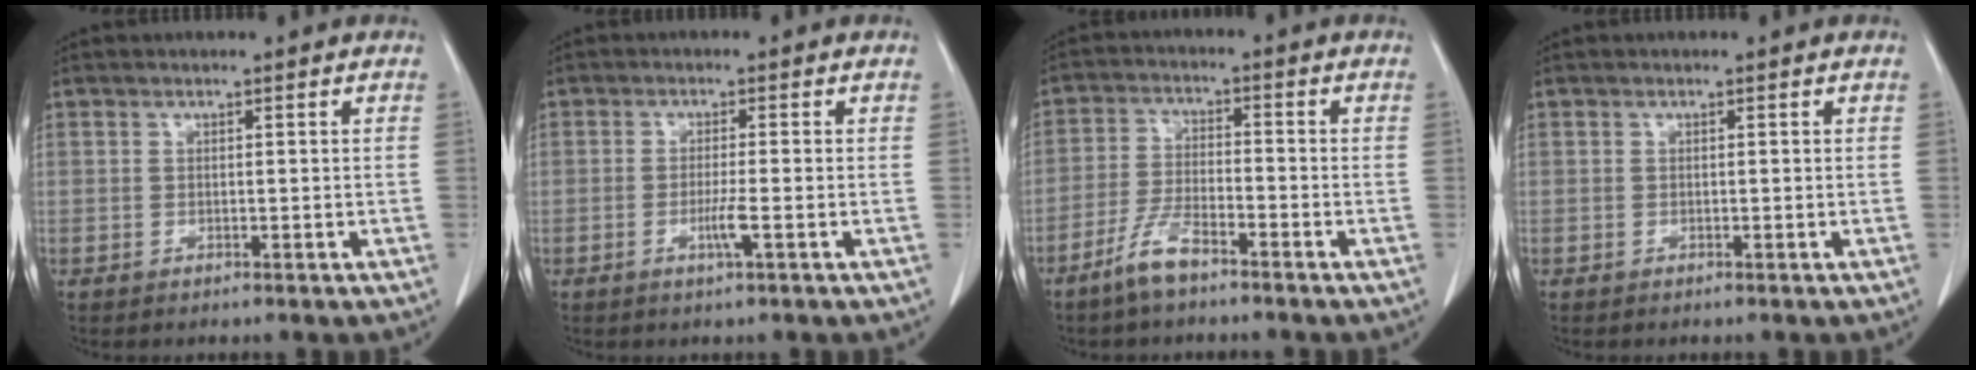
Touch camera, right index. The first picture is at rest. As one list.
[{"total": 2.8, "force": [-1.0, -0.3, 2.6], "torque": [-0.050, -0.006, -0.019]}, {"total": 5.8, "force": [-4.4, 1.1, 3.6], "torque": [-0.084, -0.006, -0.088]}, {"total": 0.0}]